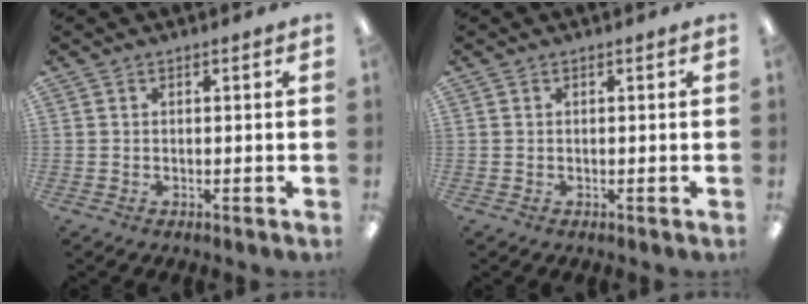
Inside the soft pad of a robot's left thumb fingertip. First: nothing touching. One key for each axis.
{"total": 0.0}